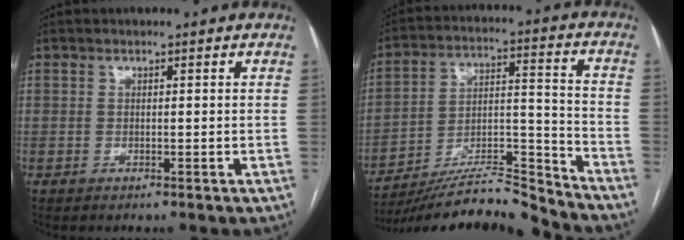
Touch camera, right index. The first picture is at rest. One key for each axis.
{"total": 17.5, "fx": -17.0, "fy": -0.1, "fz": 4.1, "tx": -0.074, "ty": 0.033, "tz": -0.283}